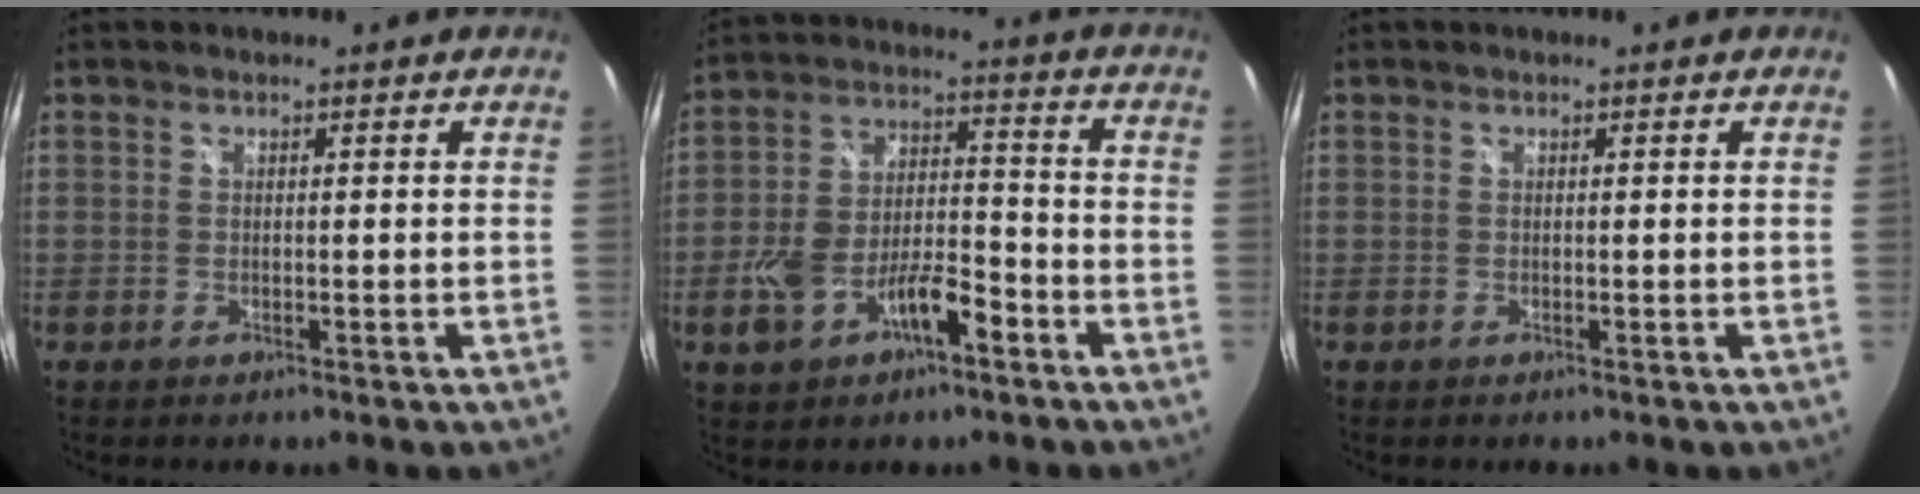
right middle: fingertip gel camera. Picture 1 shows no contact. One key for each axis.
{"total": 12.3, "fx": -6.0, "fy": 6.2, "fz": 8.8, "tx": -0.180, "ty": 0.013, "tz": -0.097}
{"total": 0.0}